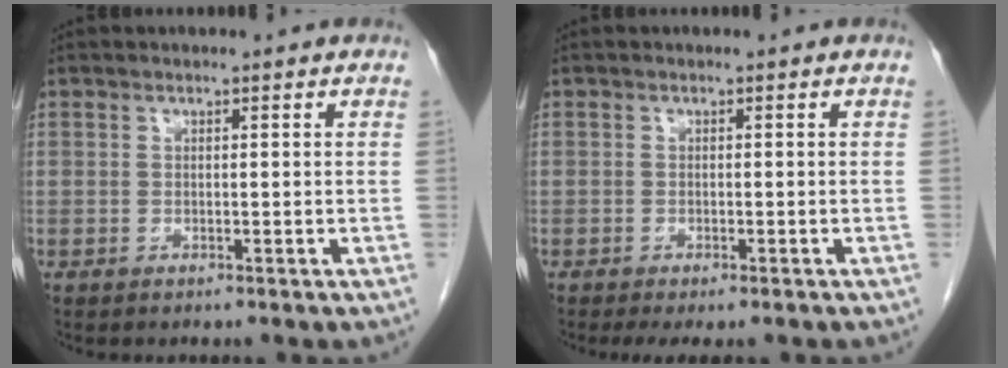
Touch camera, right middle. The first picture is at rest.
{"total": 4.4, "force": [-3.2, 1.5, 2.5], "torque": [-0.039, -0.012, -0.045]}